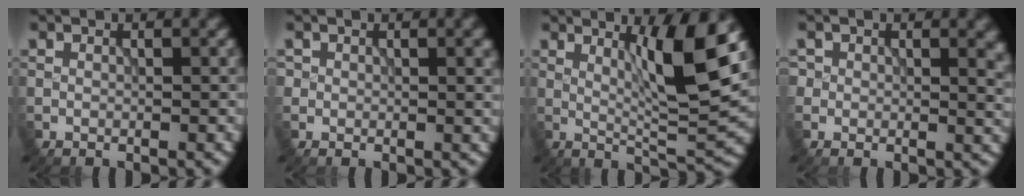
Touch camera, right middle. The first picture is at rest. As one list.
[{"total": 1.8, "force": [0.7, 1.1, 1.2], "torque": [-0.013, -0.001, 0.010]}, {"total": 7.1, "force": [2.4, 0.6, 6.7], "torque": [-0.109, -0.007, 0.046]}, {"total": 3.1, "force": [1.1, 2.3, 1.8], "torque": [-0.022, -0.010, 0.015]}]